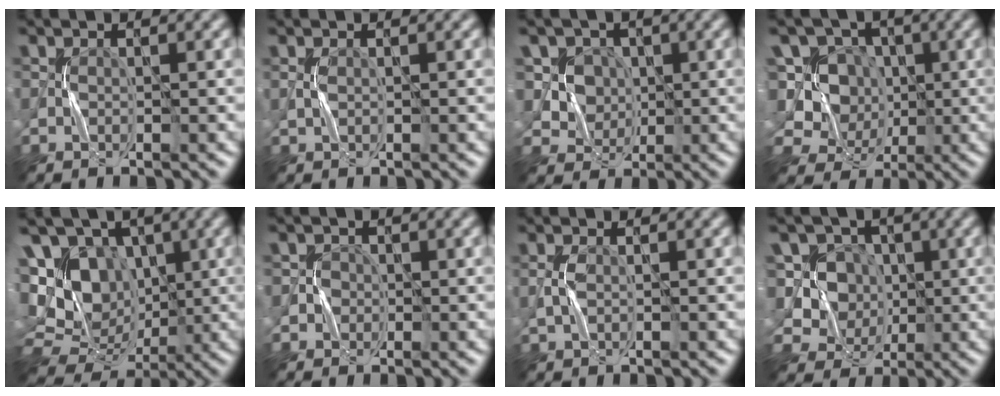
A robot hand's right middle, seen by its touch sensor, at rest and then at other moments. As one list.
[{"total": 0.6, "force": [0.1, 0.2, 0.5], "torque": [-0.015, 0.004, 0.005]}, {"total": 4.4, "force": [1.3, 3.9, 1.6], "torque": [-0.037, -0.005, 0.029]}, {"total": 8.7, "force": [0.9, 8.0, 3.3], "torque": [-0.075, 0.036, -0.013]}, {"total": 14.5, "force": [2.6, 11.5, 8.4], "torque": [-0.155, 0.029, 0.025]}, {"total": 1.6, "force": [-0.2, 1.5, 0.3], "torque": [0.013, 0.005, -0.010]}, {"total": 1.2, "force": [-0.1, 0.5, 1.1], "torque": [-0.031, 0.004, -0.001]}, {"total": 6.0, "force": [1.0, 5.5, 2.1], "torque": [-0.034, 0.008, 0.007]}]